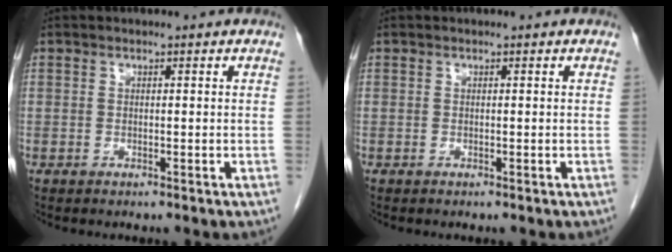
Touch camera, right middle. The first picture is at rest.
{"total": 0.0}